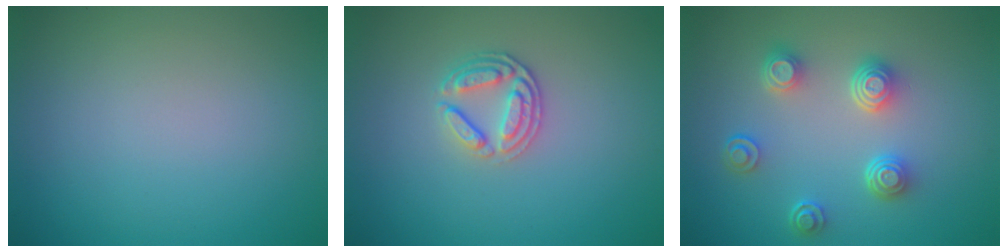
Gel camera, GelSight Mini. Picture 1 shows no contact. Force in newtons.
{"total": 2.7, "press": 2.5, "slide": 1.0}
{"total": 4.1, "press": 3.2, "slide": 2.6}